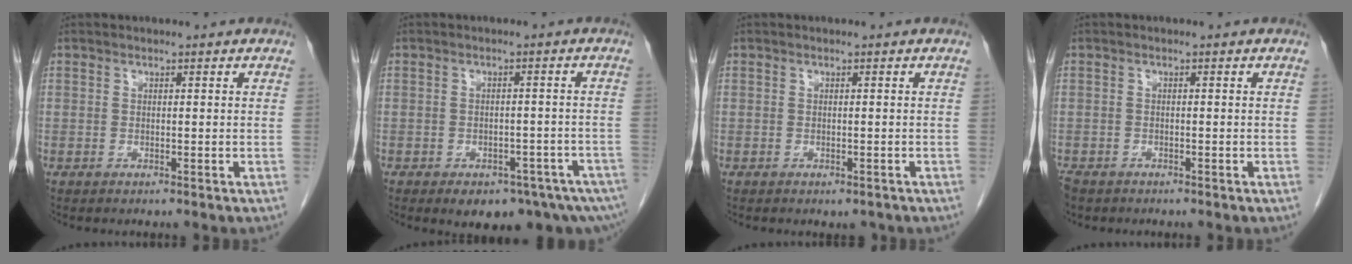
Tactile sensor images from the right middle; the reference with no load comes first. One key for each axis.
{"total": 10.8, "fx": -7.6, "fy": 4.5, "fz": 6.2, "tx": -0.058, "ty": 0.005, "tz": -0.095}
{"total": 1.3, "fx": -1.0, "fy": 0.7, "fz": 0.5, "tx": -0.005, "ty": -0.001, "tz": -0.008}
{"total": 3.2, "fx": -2.5, "fy": 1.7, "fz": 0.9, "tx": -0.023, "ty": -0.005, "tz": -0.044}